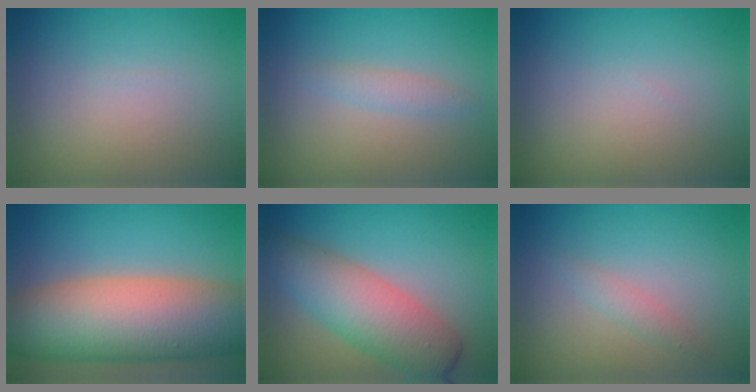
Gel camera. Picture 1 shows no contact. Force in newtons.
{"total": 1.4, "press": 1.4, "slide": 0.0}
{"total": 0.0}
{"total": 13.1, "press": 13.1, "slide": 0.7}
{"total": 6.9, "press": 6.9, "slide": 0.3}
{"total": 1.1, "press": 1.1, "slide": 0.0}